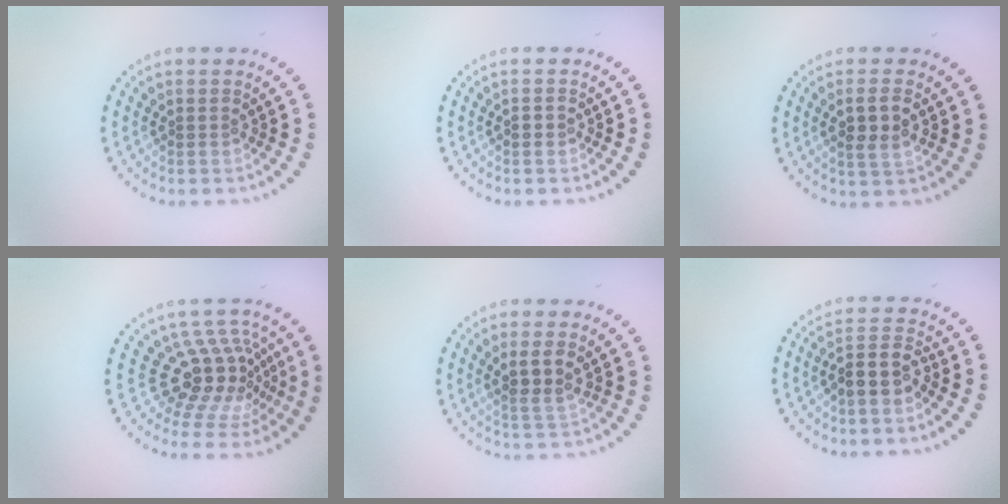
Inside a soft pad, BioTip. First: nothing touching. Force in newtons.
{"total": 1.1, "press": 1.1, "slide": 0.1}
{"total": 2.6, "press": 2.6, "slide": 0.7}
{"total": 5.0, "press": 3.5, "slide": 3.6}
{"total": 2.5, "press": 2.2, "slide": 1.0}
{"total": 3.0, "press": 2.5, "slide": 1.6}